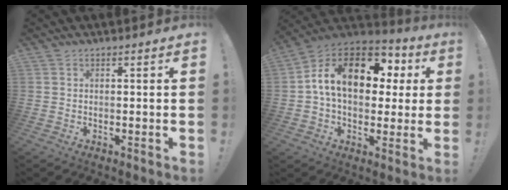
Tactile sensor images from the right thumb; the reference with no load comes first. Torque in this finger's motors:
{"motor_torque": [2.50, 2.51, 0.23, 0.04, 0.37]}